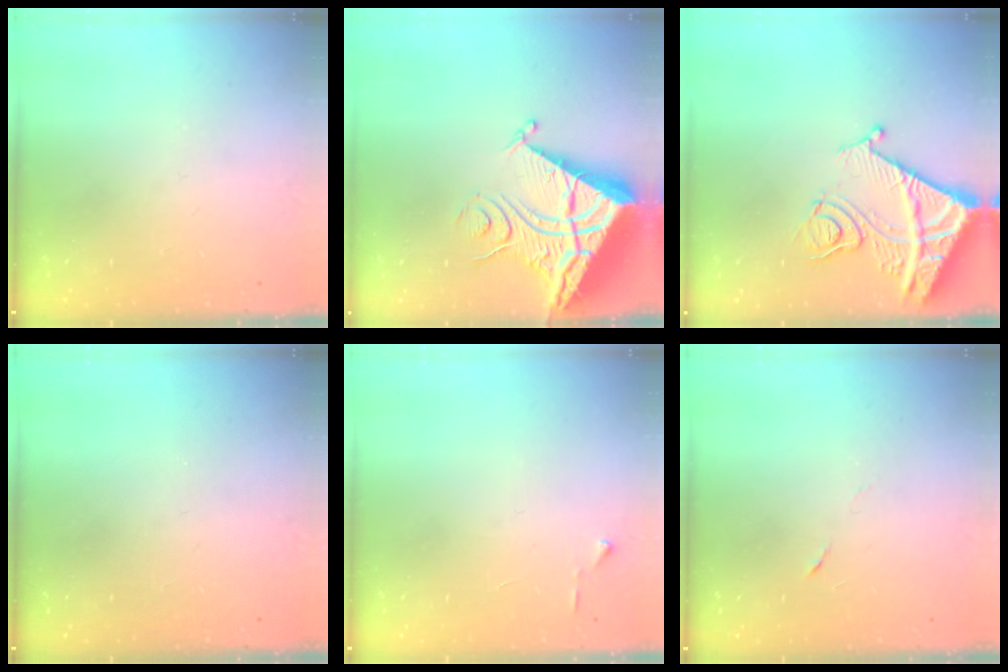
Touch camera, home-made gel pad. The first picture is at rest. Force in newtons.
{"total": 12.7, "press": 12.6, "slide": 1.2}
{"total": 13.8, "press": 13.8, "slide": 1.4}
{"total": 0.0}
{"total": 3.0, "press": 2.9, "slide": 0.4}
{"total": 2.9, "press": 2.7, "slide": 1.0}